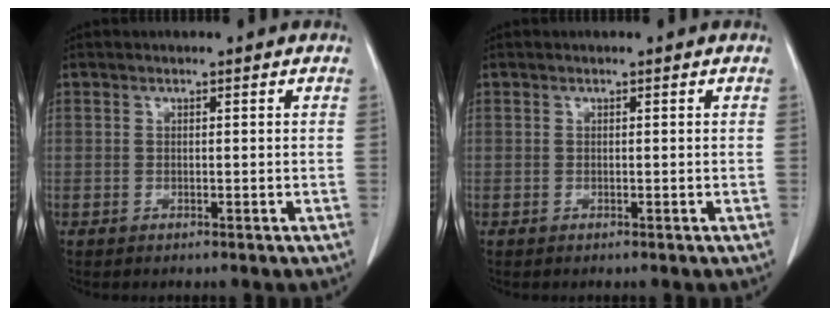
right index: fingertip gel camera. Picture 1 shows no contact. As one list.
[{"total": 0.0}]